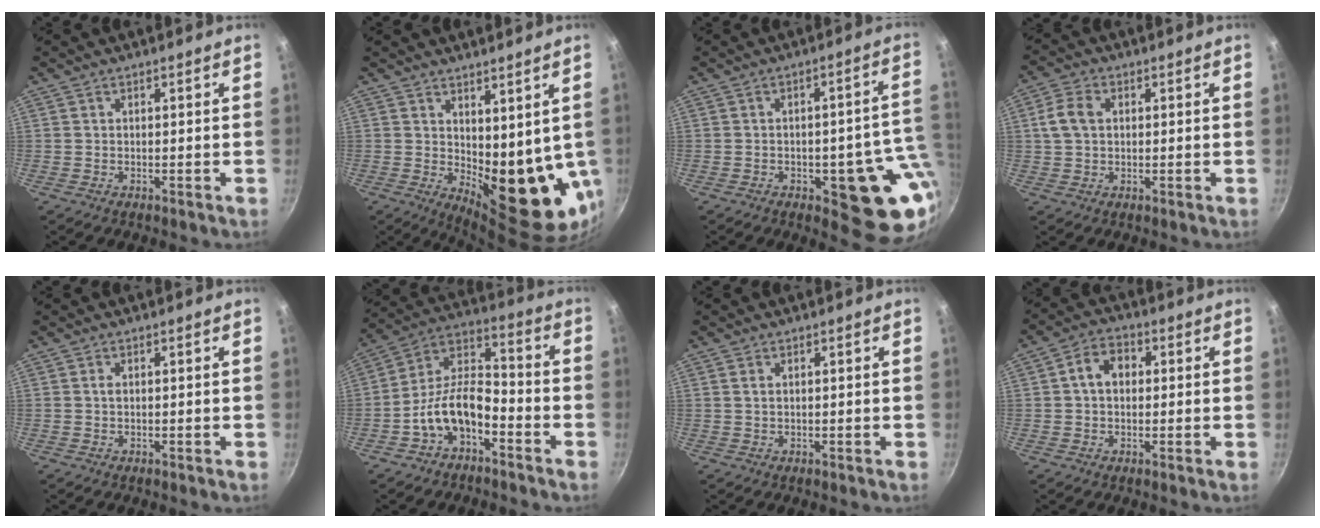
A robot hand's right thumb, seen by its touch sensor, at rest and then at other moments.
{"total": 12.8, "force": [3.0, 6.0, 11.0], "torque": [-0.123, -0.047, 0.061]}
{"total": 15.5, "force": [-2.9, 7.0, 13.5], "torque": [-0.102, 0.007, -0.034]}
{"total": 5.5, "force": [1.0, 4.0, 3.7], "torque": [-0.063, 0.011, 0.013]}
{"total": 0.7, "force": [0.1, 0.5, 0.5], "torque": [-0.008, 0.003, 0.001]}
{"total": 11.9, "force": [-5.6, 6.4, 8.2], "torque": [-0.132, 0.068, -0.114]}
{"total": 0.9, "force": [0.3, 0.6, 0.7], "torque": [-0.011, 0.002, 0.005]}
{"total": 6.2, "force": [0.8, 4.7, 4.0], "torque": [-0.046, 0.016, 0.001]}